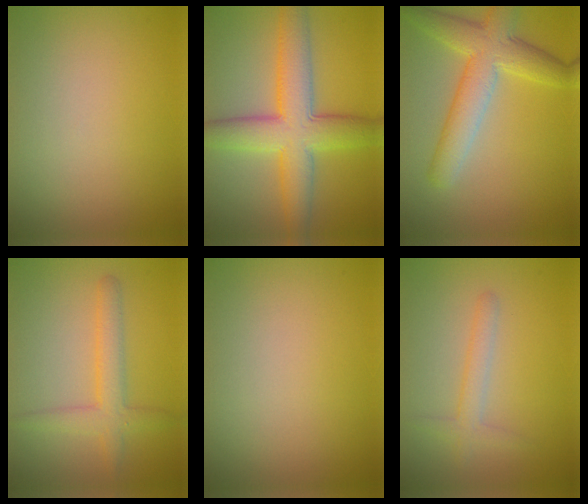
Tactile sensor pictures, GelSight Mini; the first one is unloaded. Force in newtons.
{"total": 7.9, "press": 7.9, "slide": 0.1}
{"total": 6.1, "press": 6.1, "slide": 0.1}
{"total": 3.3, "press": 3.3, "slide": 0.2}
{"total": 0.0}
{"total": 2.0, "press": 2.0, "slide": 0.1}